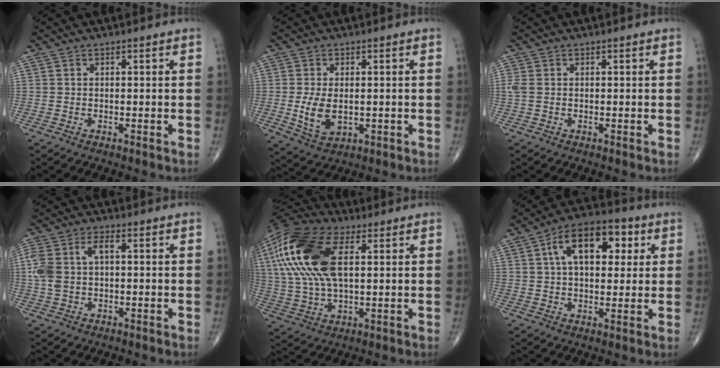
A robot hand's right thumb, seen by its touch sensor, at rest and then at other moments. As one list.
[{"total": 7.0, "force": [-0.6, 4.2, 5.5], "torque": [-0.102, -0.012, 0.000]}, {"total": 1.6, "force": [0.1, 1.1, 1.2], "torque": [-0.043, 0.007, 0.004]}, {"total": 7.9, "force": [0.8, 4.6, 6.4], "torque": [-0.157, 0.023, 0.017]}, {"total": 23.2, "force": [6.2, 11.3, 19.3], "torque": [-0.436, 0.009, 0.109]}, {"total": 14.3, "force": [4.3, 7.9, 11.1], "torque": [-0.151, 0.014, 0.063]}]